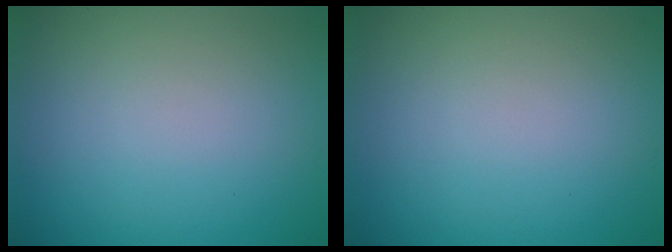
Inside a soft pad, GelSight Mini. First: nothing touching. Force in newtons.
{"total": 0.0}